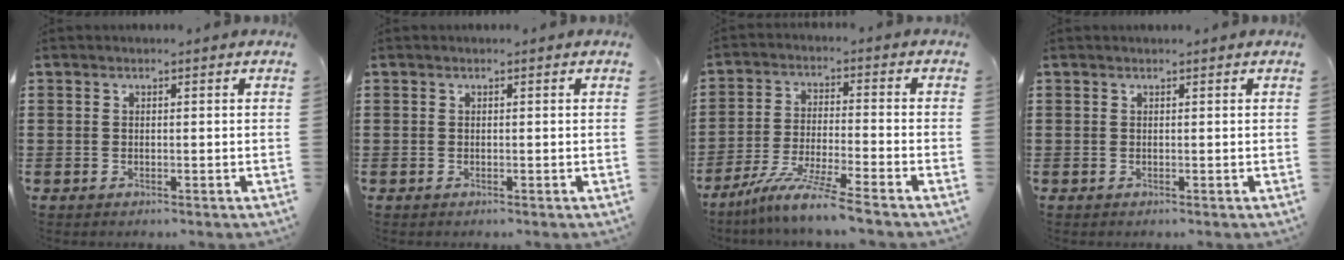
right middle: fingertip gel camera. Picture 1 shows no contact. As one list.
[{"total": 0.0}, {"total": 8.0, "force": [-6.9, -0.7, 4.0], "torque": [-0.085, -0.017, -0.135]}, {"total": 0.0}]